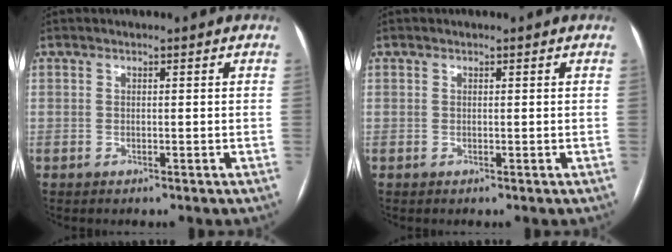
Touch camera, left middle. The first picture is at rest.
{"total": 0.0}